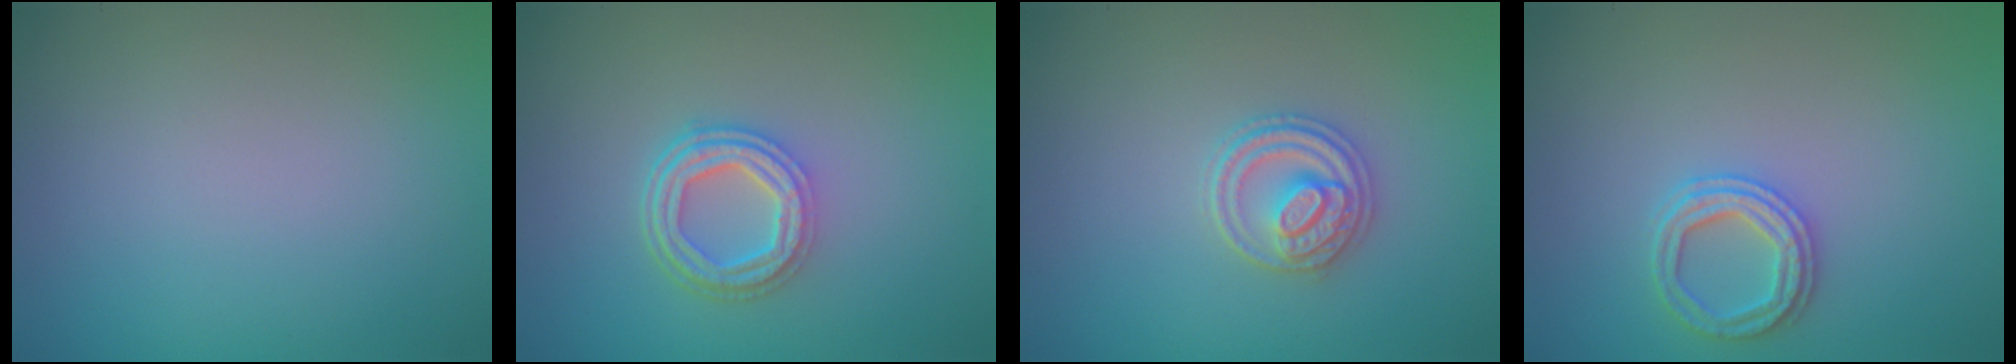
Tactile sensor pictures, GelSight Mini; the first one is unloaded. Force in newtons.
{"total": 4.3, "press": 3.3, "slide": 2.7}
{"total": 2.8, "press": 2.7, "slide": 0.6}
{"total": 2.4, "press": 2.4, "slide": 0.2}